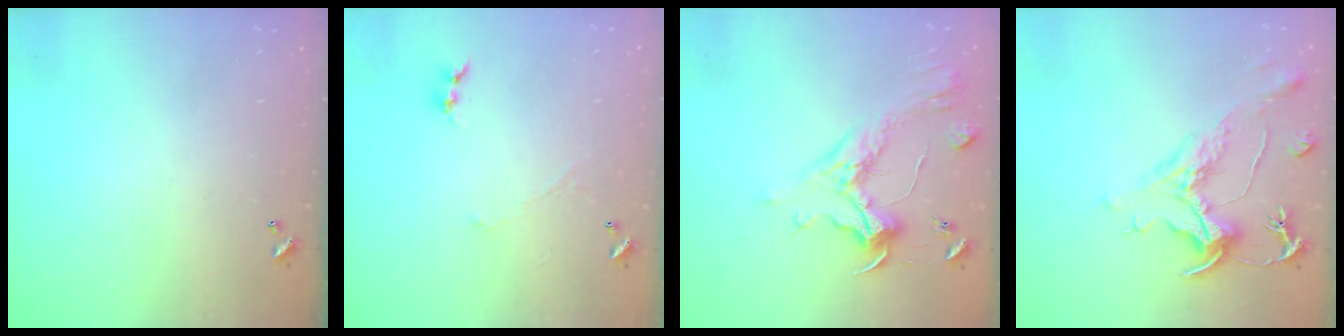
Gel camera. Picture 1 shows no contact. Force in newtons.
{"total": 1.1, "press": 0.8, "slide": 0.7}
{"total": 1.1, "press": 0.2, "slide": 1.1}
{"total": 1.9, "press": 1.4, "slide": 1.2}